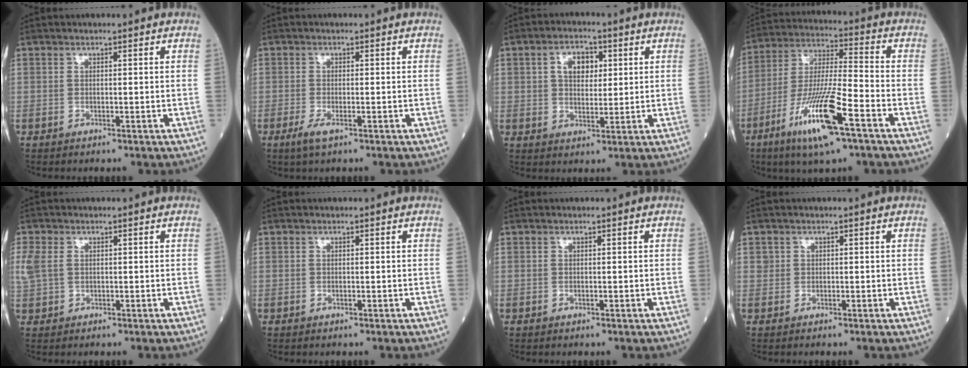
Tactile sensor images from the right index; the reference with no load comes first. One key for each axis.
{"total": 2.2, "fx": -1.2, "fy": 0.4, "fz": 1.8, "tx": -0.039, "ty": -0.005, "tz": -0.024}
{"total": 5.5, "fx": 1.7, "fy": 3.4, "fz": 4.0, "tx": -0.068, "ty": 0.013, "tz": 0.029}
{"total": 15.0, "fx": -7.6, "fy": 1.3, "fz": 12.9, "tx": -0.255, "ty": -0.023, "tz": -0.138}
{"total": 3.1, "fx": 0.6, "fy": 2.2, "fz": 2.1, "tx": -0.080, "ty": 0.015, "tz": 0.017}
{"total": 0.0}
{"total": 0.0}
{"total": 0.6, "fx": 0.2, "fy": 0.5, "fz": 0.0, "tx": 0.006, "ty": 0.005, "tz": 0.003}